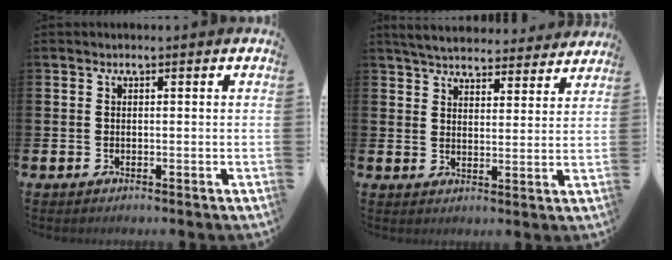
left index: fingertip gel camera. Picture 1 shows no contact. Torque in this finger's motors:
{"motor_torque": [1.05, -1.09, 0.35, 0.07]}